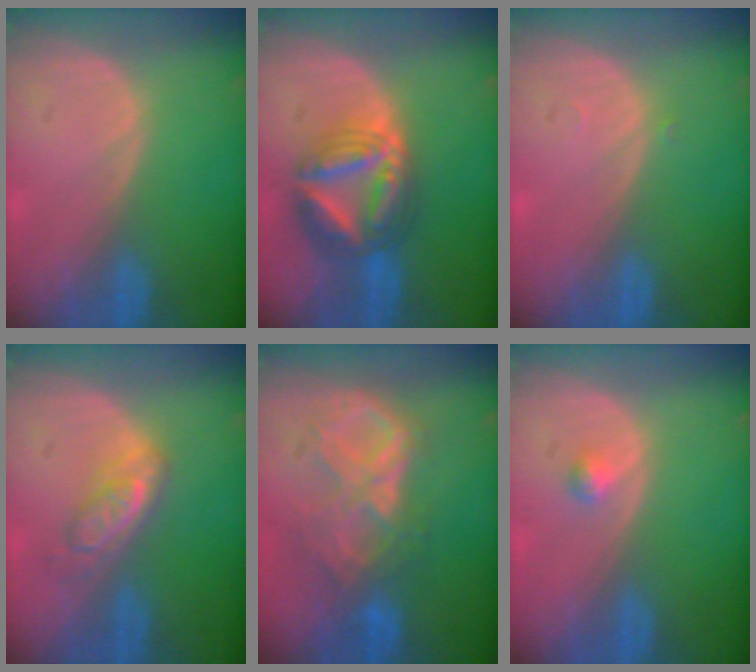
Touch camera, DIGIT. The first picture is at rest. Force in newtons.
{"total": 9.1, "press": 9.1, "slide": 0.9}
{"total": 0.5, "press": 0.4, "slide": 0.3}
{"total": 5.0, "press": 4.6, "slide": 2.0}
{"total": 8.8, "press": 7.6, "slide": 4.3}
{"total": 1.1, "press": 1.1, "slide": 0.1}